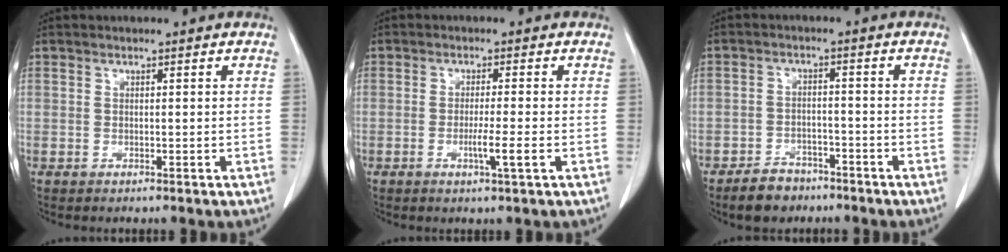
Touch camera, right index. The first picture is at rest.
{"total": 3.7, "force": [-1.2, -0.4, 3.5], "torque": [-0.059, -0.007, -0.020]}
{"total": 5.1, "force": [-3.9, 2.8, 1.5], "torque": [-0.031, 0.005, -0.064]}